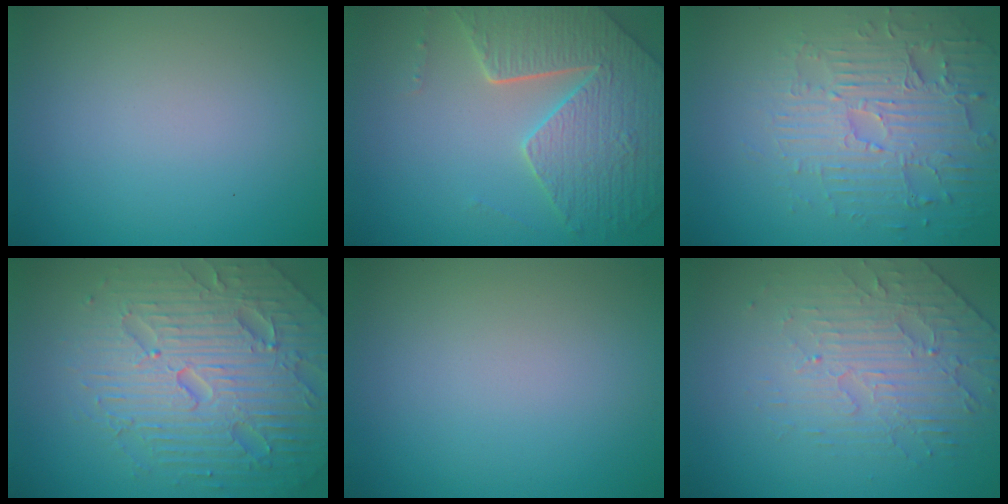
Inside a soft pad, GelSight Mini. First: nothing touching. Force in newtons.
{"total": 6.7, "press": 5.4, "slide": 4.1}
{"total": 4.6, "press": 4.2, "slide": 1.9}
{"total": 7.3, "press": 7.1, "slide": 1.5}
{"total": 0.0}
{"total": 4.5, "press": 3.3, "slide": 3.0}